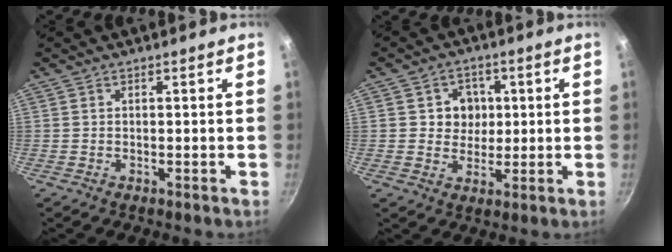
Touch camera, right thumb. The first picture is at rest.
{"total": 6.1, "force": [1.0, 5.6, 2.1], "torque": [0.005, -0.004, 0.012]}